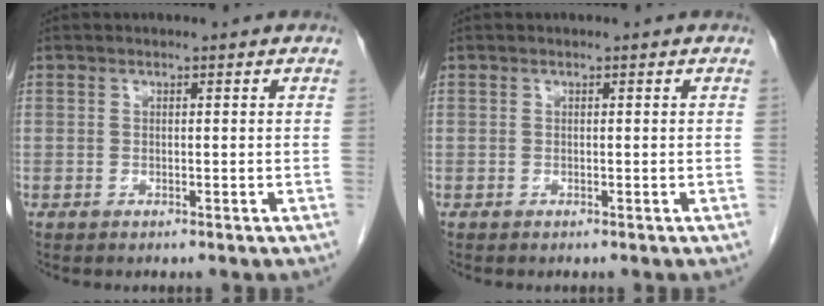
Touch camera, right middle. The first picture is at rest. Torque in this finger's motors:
{"motor_torque": [0.89, -0.64, 0.04, 0.01]}